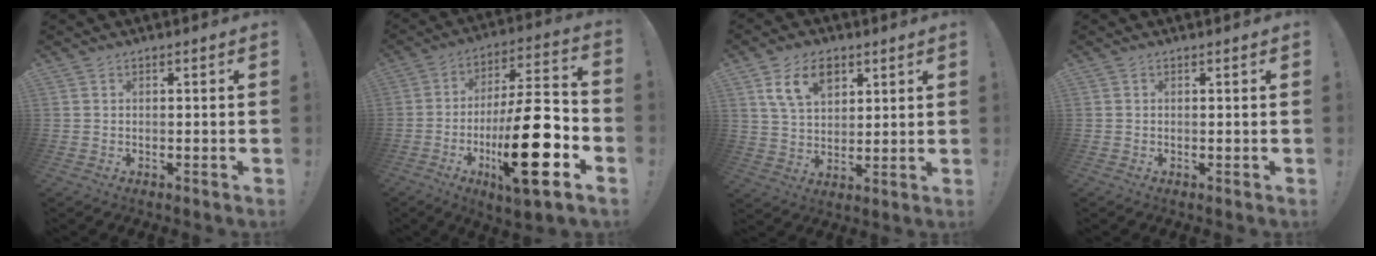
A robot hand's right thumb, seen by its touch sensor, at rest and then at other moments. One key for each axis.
{"total": 23.9, "fx": -7.2, "fy": 7.0, "fz": 21.7, "tx": -0.369, "ty": 0.034, "tz": -0.112}
{"total": 11.8, "fx": 6.4, "fy": 7.6, "fz": 6.4, "tx": -0.098, "ty": -0.021, "tz": 0.120}
{"total": 0.6, "fx": 0.4, "fy": 0.3, "fz": -0.4, "tx": 0.009, "ty": 0.000, "tz": 0.007}